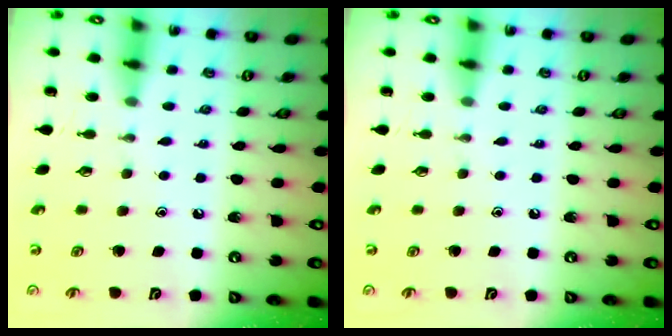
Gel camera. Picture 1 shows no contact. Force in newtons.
{"total": 0.0}